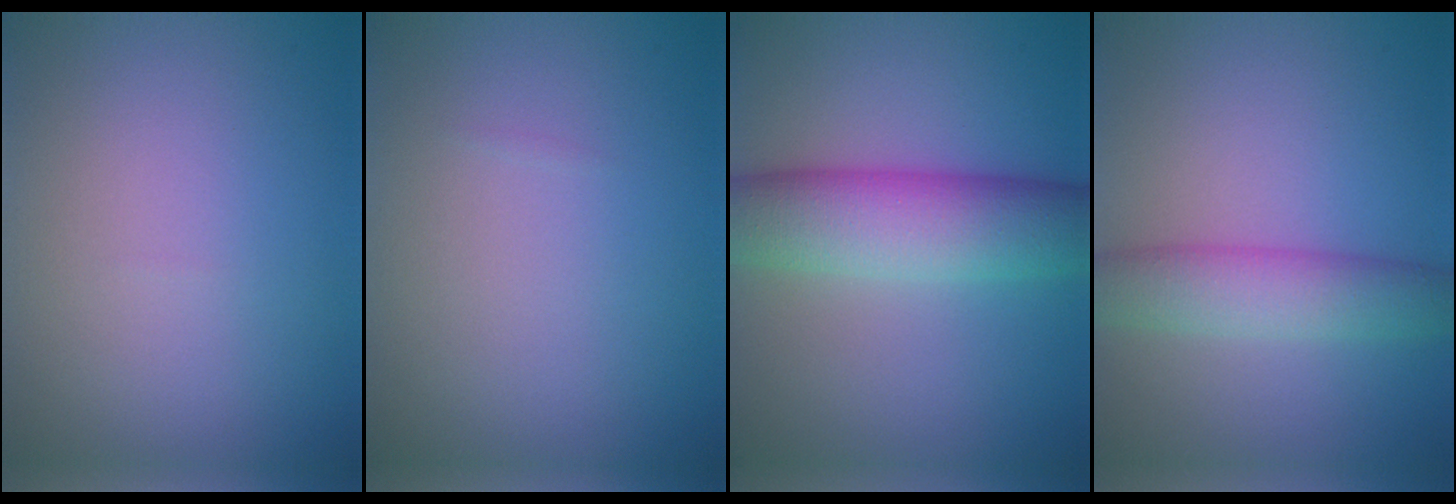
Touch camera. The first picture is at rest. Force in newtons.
{"total": 0.0}
{"total": 7.9, "press": 7.9, "slide": 0.2}
{"total": 4.5, "press": 4.5, "slide": 0.1}